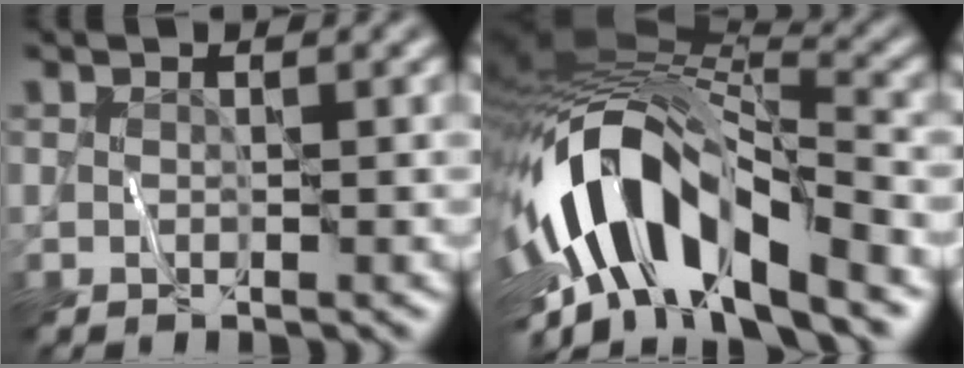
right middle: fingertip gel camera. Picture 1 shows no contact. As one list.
[{"total": 13.4, "force": [-4.9, 5.4, 11.2], "torque": [-0.200, 0.005, -0.087]}]